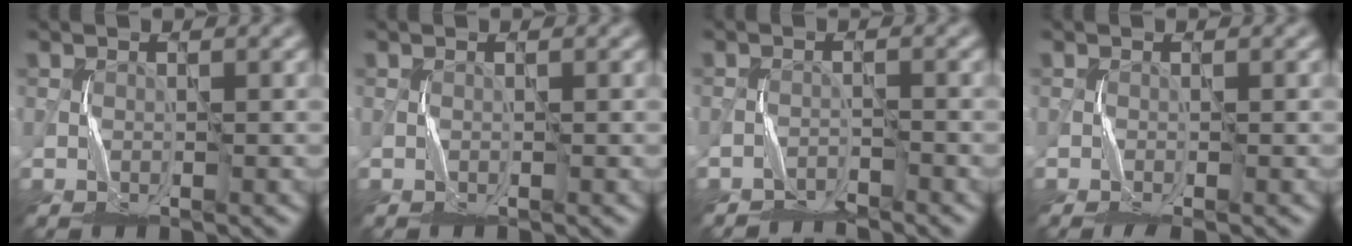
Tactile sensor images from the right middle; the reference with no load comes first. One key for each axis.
{"total": 0.0}
{"total": 1.6, "fx": -1.6, "fy": 0.1, "fz": 0.0, "tx": 0.004, "ty": 0.006, "tz": -0.032}
{"total": 1.4, "fx": -1.0, "fy": 0.1, "fz": 0.9, "tx": -0.016, "ty": -0.002, "tz": -0.019}